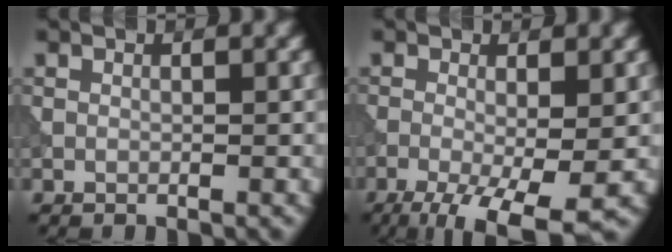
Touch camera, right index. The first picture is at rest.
{"total": 7.6, "force": [-3.3, 2.3, 6.4], "torque": [-0.119, -0.015, -0.051]}